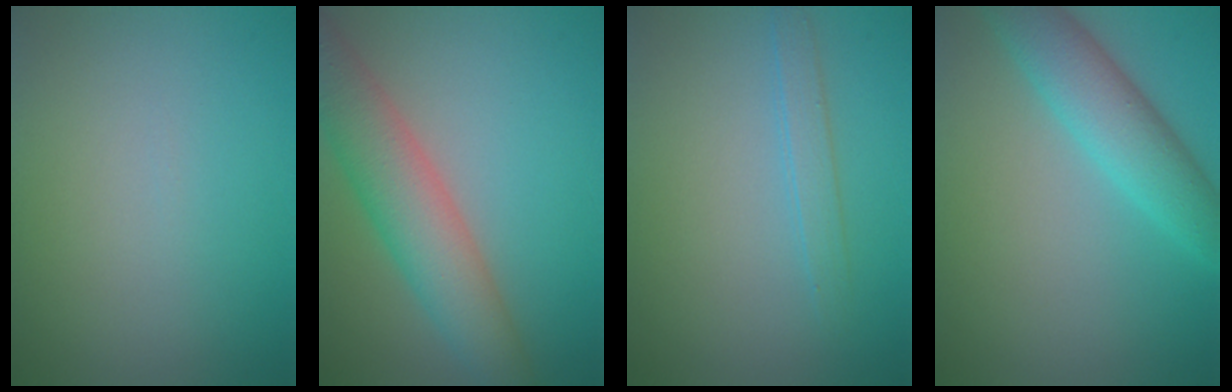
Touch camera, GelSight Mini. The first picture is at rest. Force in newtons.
{"total": 6.4, "press": 6.4, "slide": 0.5}
{"total": 1.6, "press": 1.6, "slide": 0.1}
{"total": 4.9, "press": 4.9, "slide": 0.2}